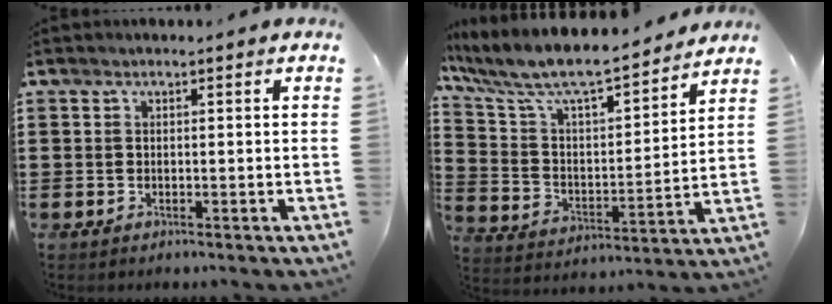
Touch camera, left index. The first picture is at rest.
{"total": 8.4, "force": [7.4, 1.4, 3.9], "torque": [-0.110, -0.056, 0.120]}